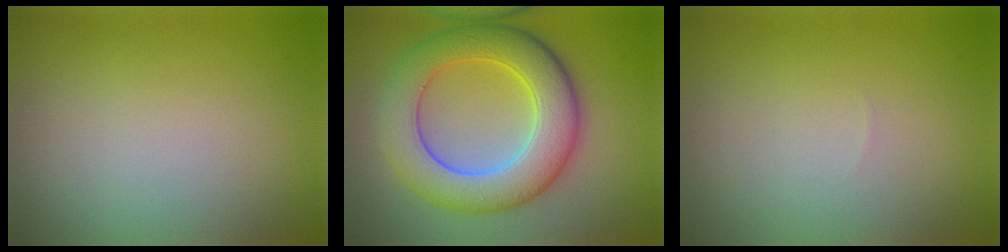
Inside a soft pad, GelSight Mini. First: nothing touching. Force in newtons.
{"total": 8.2, "press": 8.2, "slide": 0.2}
{"total": 0.0}